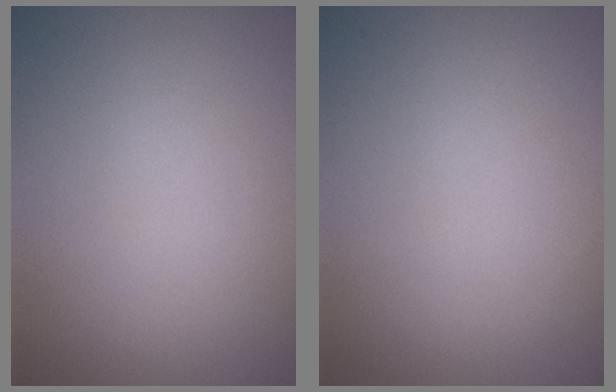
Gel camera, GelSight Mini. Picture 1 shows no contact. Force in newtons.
{"total": 0.0}